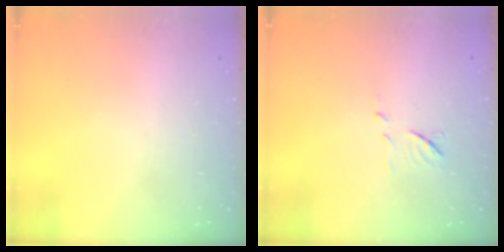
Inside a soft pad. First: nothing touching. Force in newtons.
{"total": 7.0, "press": 7.0, "slide": 0.6}